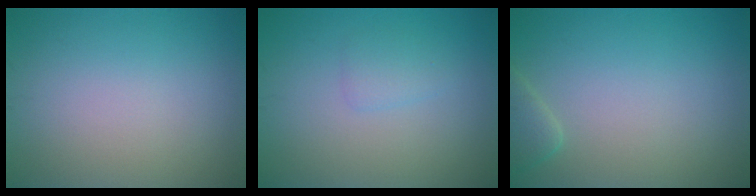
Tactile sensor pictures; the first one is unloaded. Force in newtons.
{"total": 1.2, "press": 1.2, "slide": 0.1}
{"total": 1.6, "press": 1.6, "slide": 0.2}